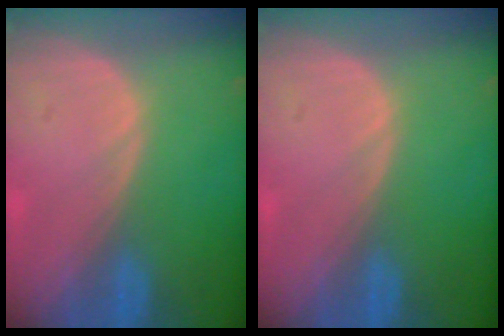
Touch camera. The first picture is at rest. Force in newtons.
{"total": 0.0}